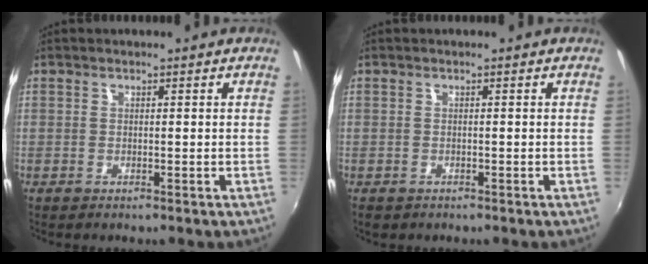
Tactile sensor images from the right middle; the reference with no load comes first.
{"total": 1.3, "force": [-0.8, 1.0, 0.5], "torque": [-0.013, -0.003, -0.010]}